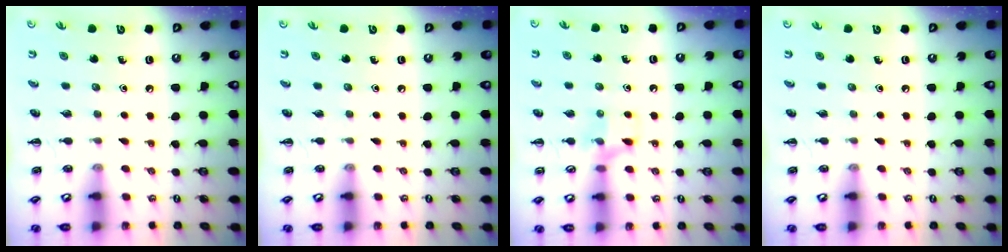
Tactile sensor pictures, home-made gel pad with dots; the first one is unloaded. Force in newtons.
{"total": 0.0}
{"total": 7.4, "press": 7.4, "slide": 0.8}
{"total": 0.0}